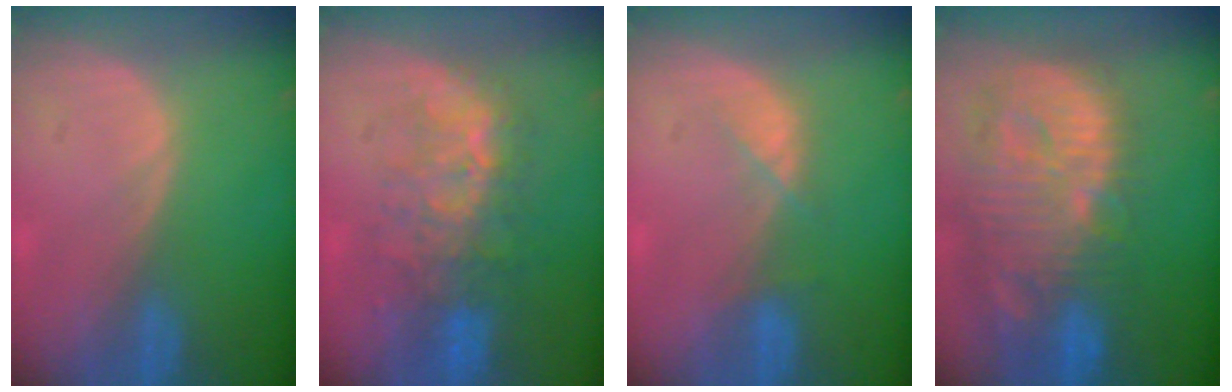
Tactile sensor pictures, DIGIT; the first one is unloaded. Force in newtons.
{"total": 9.3, "press": 8.4, "slide": 4.1}
{"total": 2.4, "press": 2.3, "slide": 0.5}
{"total": 14.4, "press": 12.5, "slide": 7.0}